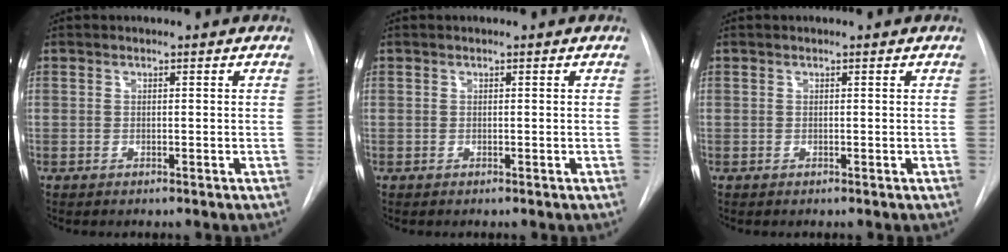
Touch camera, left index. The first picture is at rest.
{"total": 0.0}
{"total": 0.0}